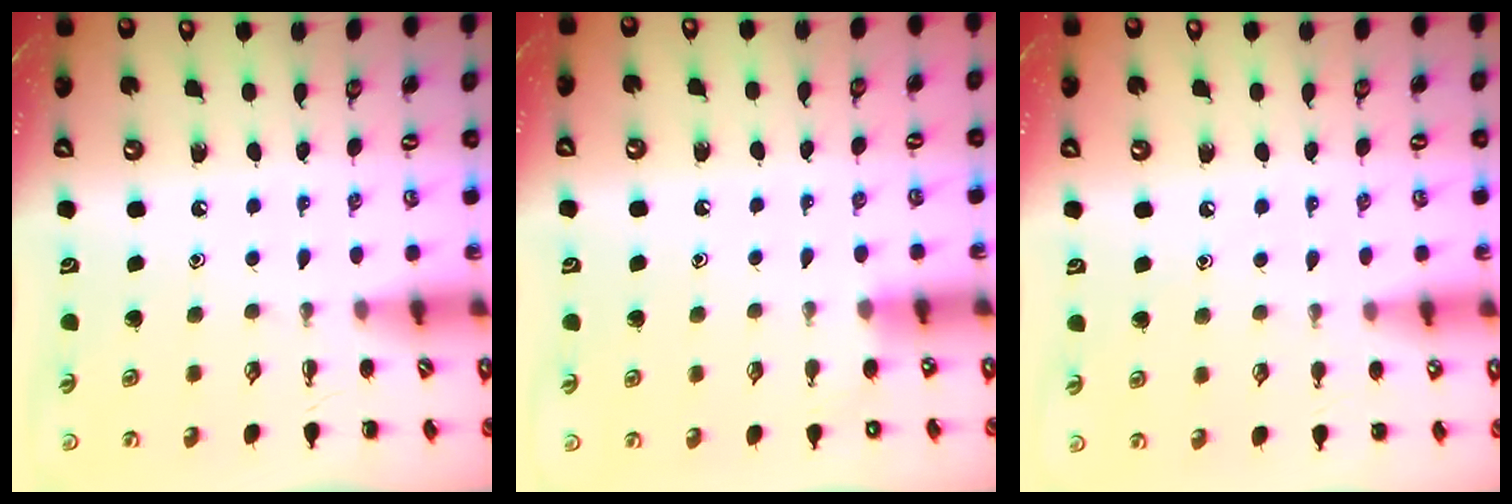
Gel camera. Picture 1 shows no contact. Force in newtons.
{"total": 4.8, "press": 4.5, "slide": 1.6}
{"total": 5.1, "press": 5.0, "slide": 1.4}